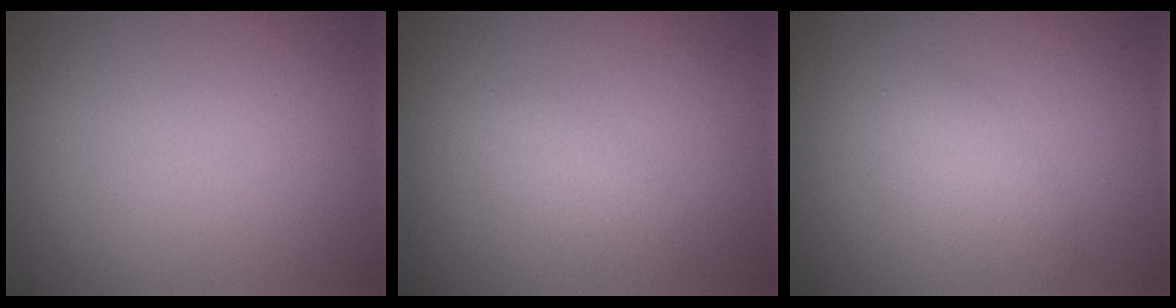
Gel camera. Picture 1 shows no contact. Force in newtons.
{"total": 2.0, "press": 2.0, "slide": 0.1}
{"total": 2.4, "press": 2.4, "slide": 0.2}